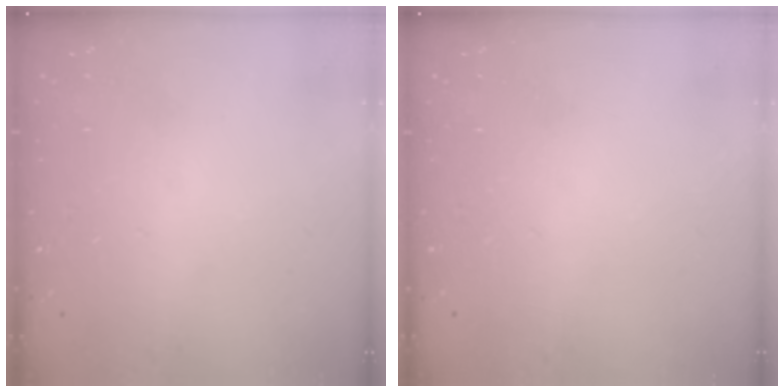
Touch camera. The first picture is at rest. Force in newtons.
{"total": 0.0}